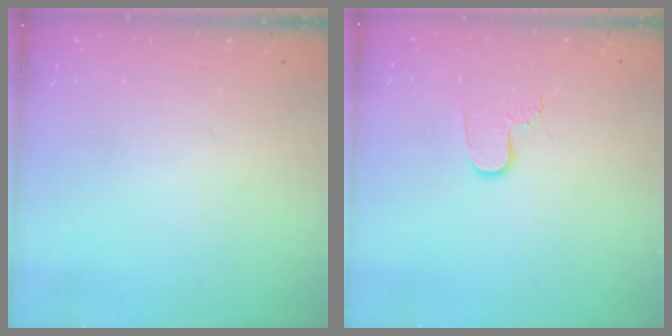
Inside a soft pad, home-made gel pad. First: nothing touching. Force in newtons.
{"total": 7.0, "press": 7.0, "slide": 0.5}